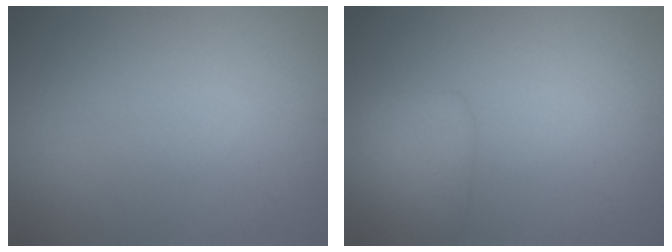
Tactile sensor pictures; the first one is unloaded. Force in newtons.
{"total": 2.3, "press": 2.3, "slide": 0.1}